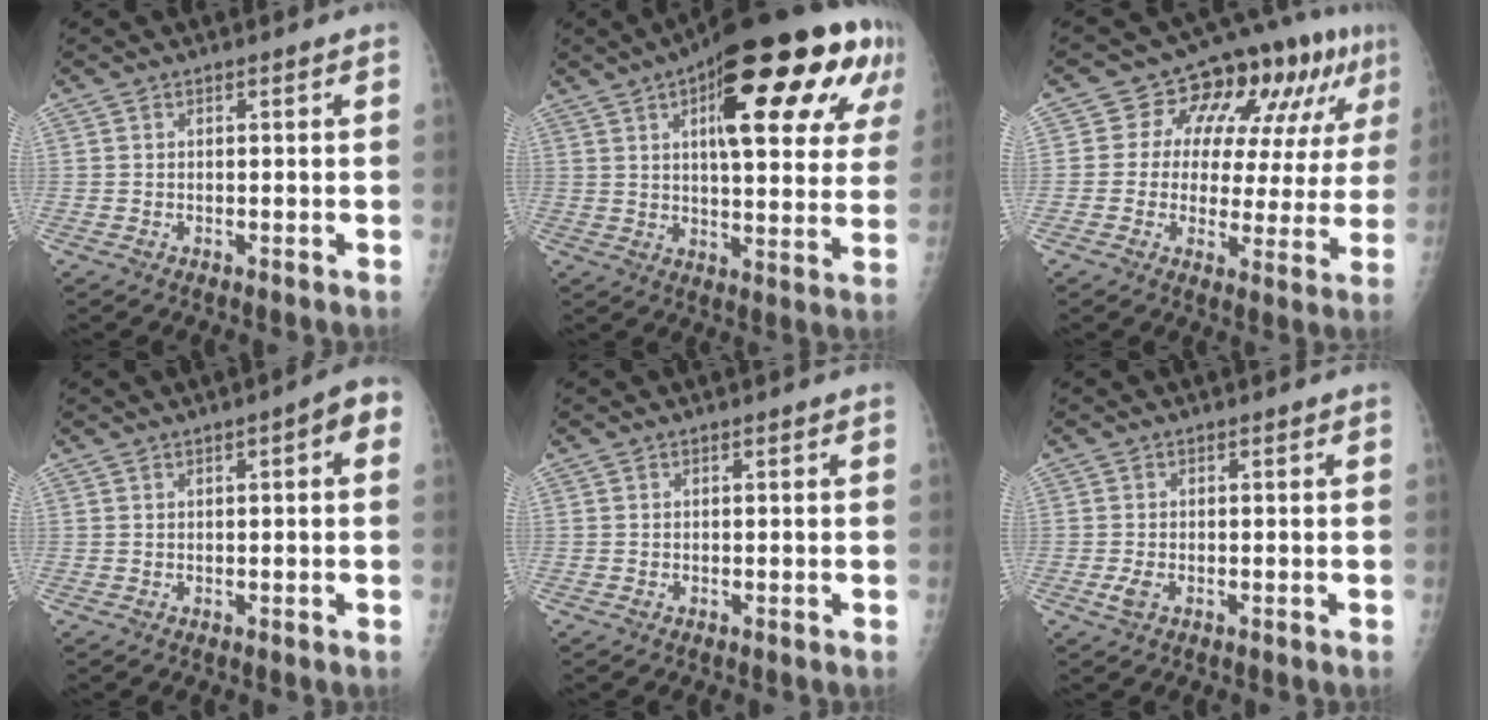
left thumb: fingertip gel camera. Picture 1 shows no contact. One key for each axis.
{"total": 28.2, "fx": 11.9, "fy": 9.6, "fz": 23.7, "tx": -0.306, "ty": 0.008, "tz": 0.165}
{"total": 15.9, "fx": 6.1, "fy": 8.8, "fz": 11.8, "tx": -0.115, "ty": 0.007, "tz": 0.080}
{"total": 4.7, "fx": 1.3, "fy": 1.6, "fz": 4.3, "tx": -0.049, "ty": 0.014, "tz": 0.012}
{"total": 0.0}
{"total": 1.9, "fx": -0.8, "fy": 1.1, "fz": 1.4, "tx": -0.034, "ty": -0.003, "tz": -0.016}